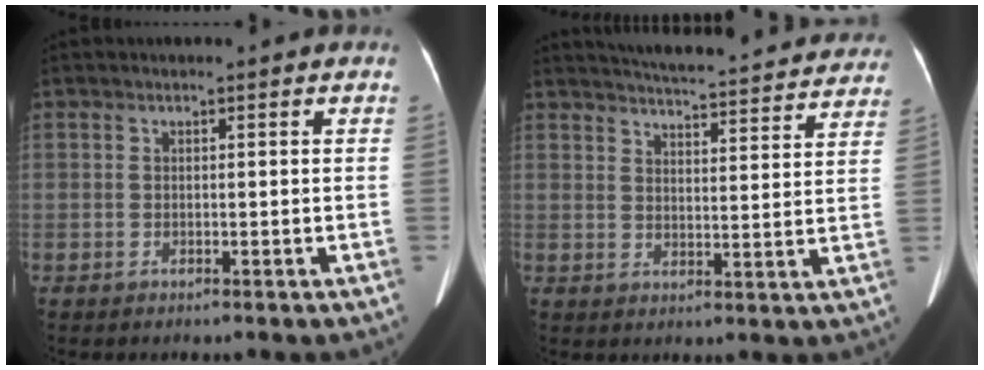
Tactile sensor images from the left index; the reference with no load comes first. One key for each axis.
{"total": 24.1, "fx": 22.6, "fy": 3.9, "fz": 7.6, "tx": -0.112, "ty": -0.029, "tz": 0.271}